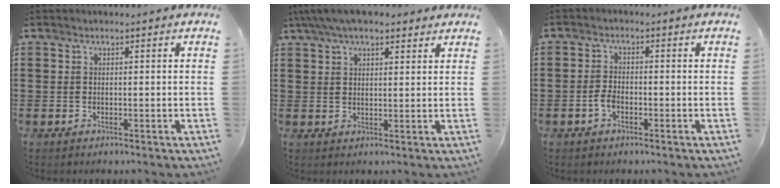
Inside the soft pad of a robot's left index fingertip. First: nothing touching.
{"total": 5.8, "force": [4.4, 1.8, 3.3], "torque": [-0.074, 0.002, 0.081]}
{"total": 2.4, "force": [-0.9, 1.3, 1.8], "torque": [-0.051, -0.003, -0.022]}